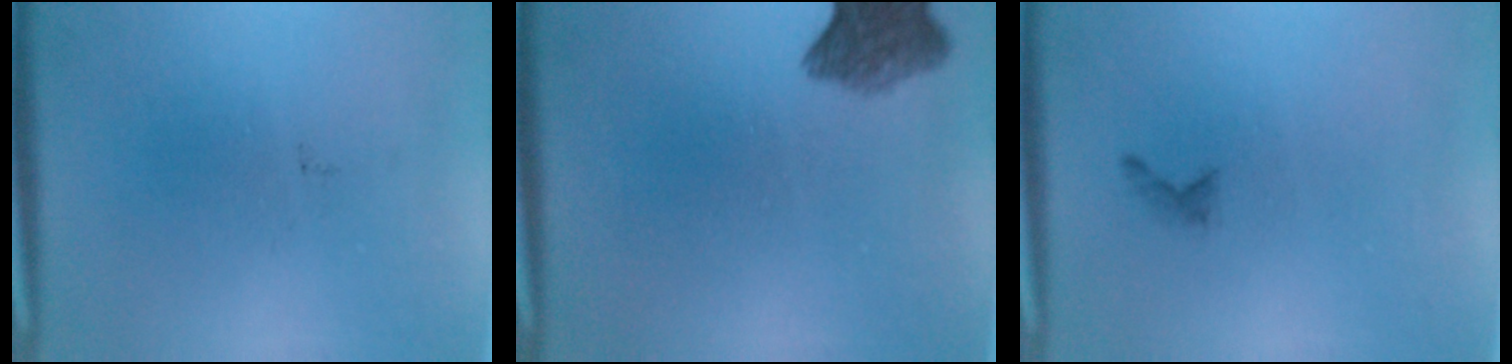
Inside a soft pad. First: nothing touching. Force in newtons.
{"total": 6.6}
{"total": 0.6}